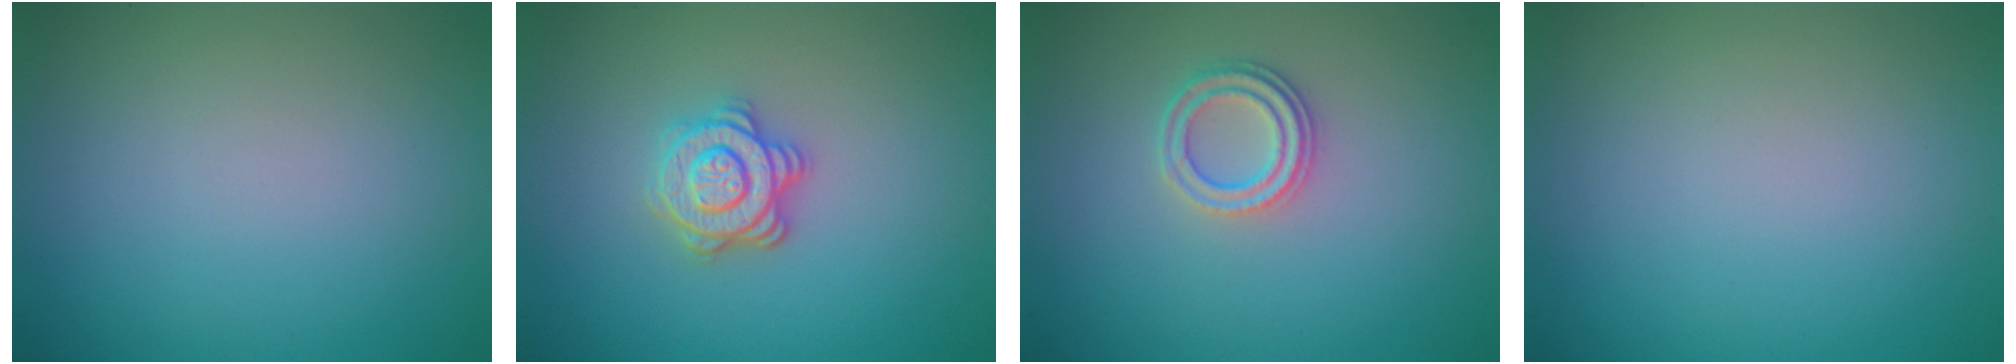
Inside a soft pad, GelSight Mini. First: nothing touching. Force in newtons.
{"total": 3.5, "press": 3.0, "slide": 1.9}
{"total": 2.4, "press": 2.0, "slide": 1.2}
{"total": 0.0}